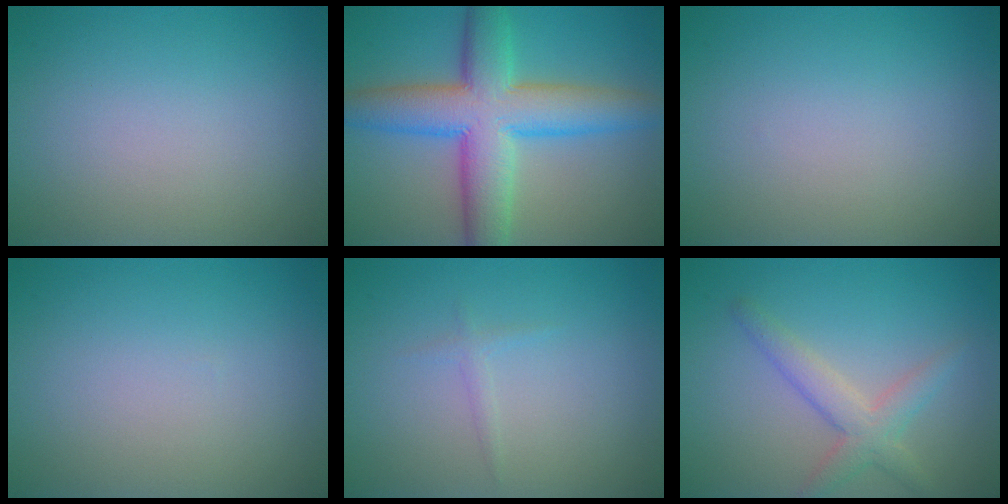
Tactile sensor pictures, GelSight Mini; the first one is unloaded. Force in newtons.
{"total": 9.6, "press": 9.6, "slide": 0.1}
{"total": 0.0}
{"total": 0.0}
{"total": 0.8, "press": 0.8, "slide": 0.0}
{"total": 3.2, "press": 3.1, "slide": 0.1}